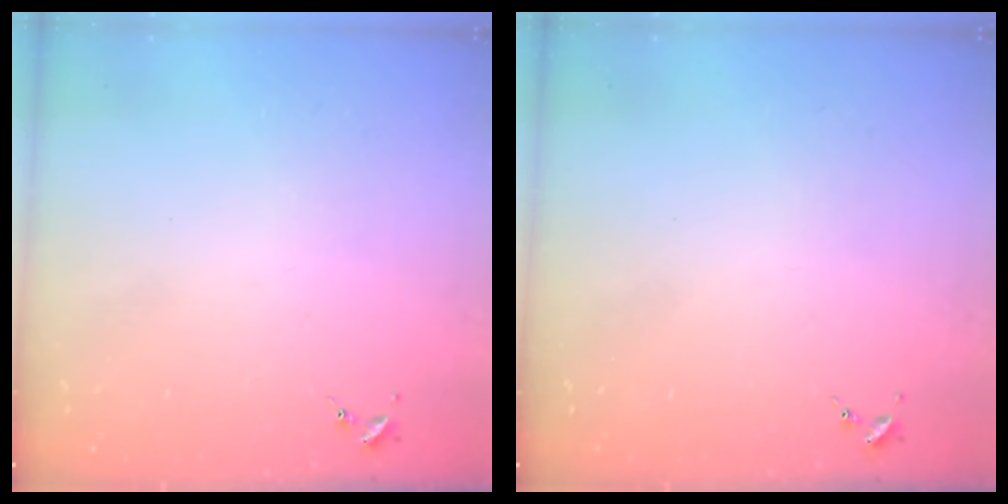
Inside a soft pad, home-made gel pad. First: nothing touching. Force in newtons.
{"total": 0.0}